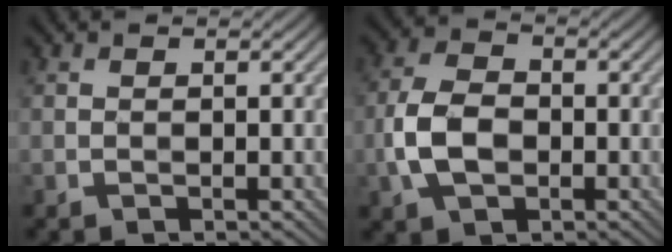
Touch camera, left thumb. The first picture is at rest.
{"total": 6.5, "force": [-1.5, 4.2, 4.7], "torque": [-0.110, 0.002, -0.034]}